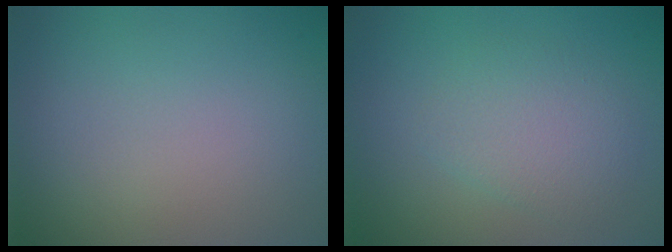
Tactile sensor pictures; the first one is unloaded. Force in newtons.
{"total": 3.0, "press": 3.0, "slide": 0.1}